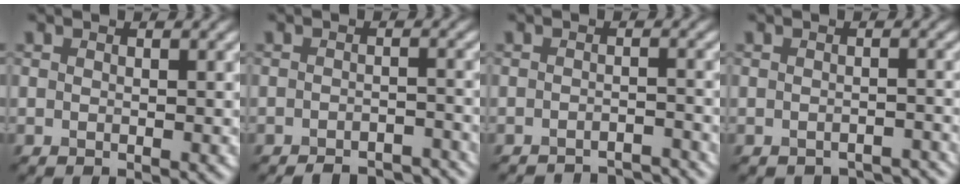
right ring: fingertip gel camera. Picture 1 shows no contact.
{"total": 4.6, "force": [-4.6, -0.5, 0.0], "torque": [-0.028, -0.004, -0.030]}
{"total": 4.8, "force": [-4.7, -1.0, -0.4], "torque": [-0.017, -0.004, -0.038]}
{"total": 3.8, "force": [-3.7, -0.7, -0.4], "torque": [-0.027, -0.010, -0.020]}